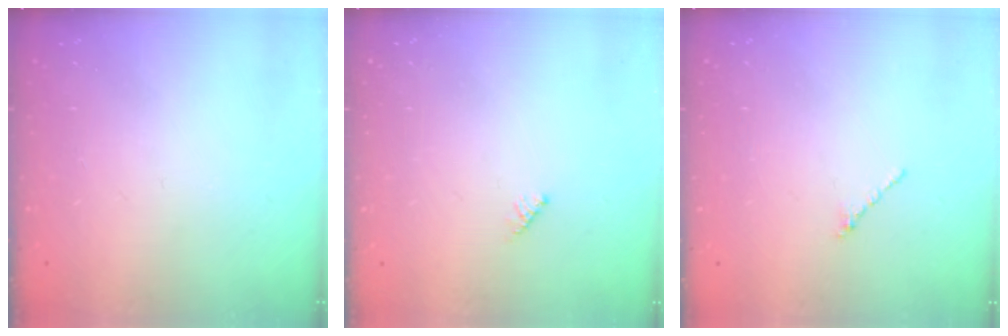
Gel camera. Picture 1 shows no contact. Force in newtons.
{"total": 2.3, "press": 2.3, "slide": 0.4}
{"total": 1.0, "press": 0.9, "slide": 0.4}